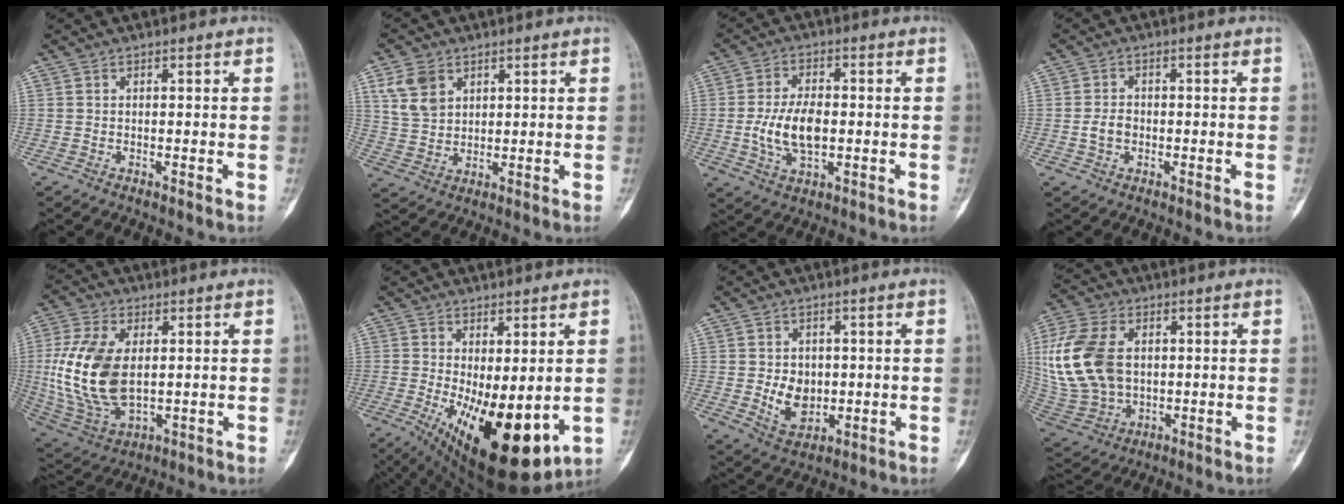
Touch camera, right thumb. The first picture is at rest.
{"total": 7.3, "force": [3.5, 5.1, 3.9], "torque": [-0.064, -0.009, 0.075]}
{"total": 9.6, "force": [-0.9, 5.3, 7.9], "torque": [-0.148, 0.004, -0.015]}
{"total": 3.0, "force": [-0.6, 2.3, 1.9], "torque": [-0.029, 0.009, -0.014]}
{"total": 17.3, "force": [1.1, 10.1, 14.0], "torque": [-0.293, -0.011, 0.034]}
{"total": 18.5, "force": [-3.8, 7.8, 16.3], "torque": [-0.232, -0.030, -0.030]}
{"total": 7.2, "force": [-0.3, 5.6, 4.6], "torque": [-0.043, -0.004, 0.008]}
{"total": 19.3, "force": [2.5, 13.2, 13.9], "torque": [-0.305, -0.006, 0.060]}